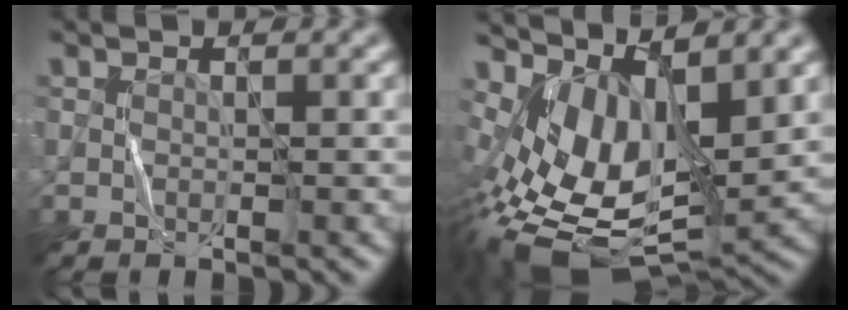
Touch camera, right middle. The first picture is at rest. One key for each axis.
{"total": 10.5, "fx": 1.2, "fy": 5.3, "fz": 8.9, "tx": -0.179, "ty": -0.010, "tz": 0.032}